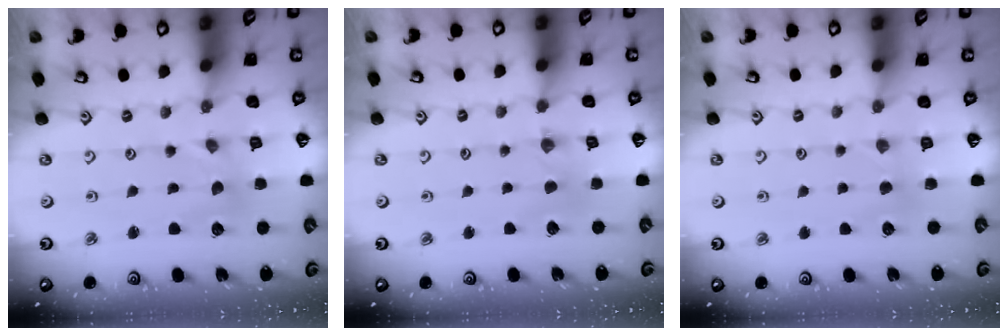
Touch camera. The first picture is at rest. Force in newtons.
{"total": 1.3, "press": 1.3, "slide": 0.2}
{"total": 2.7, "press": 2.7, "slide": 0.4}